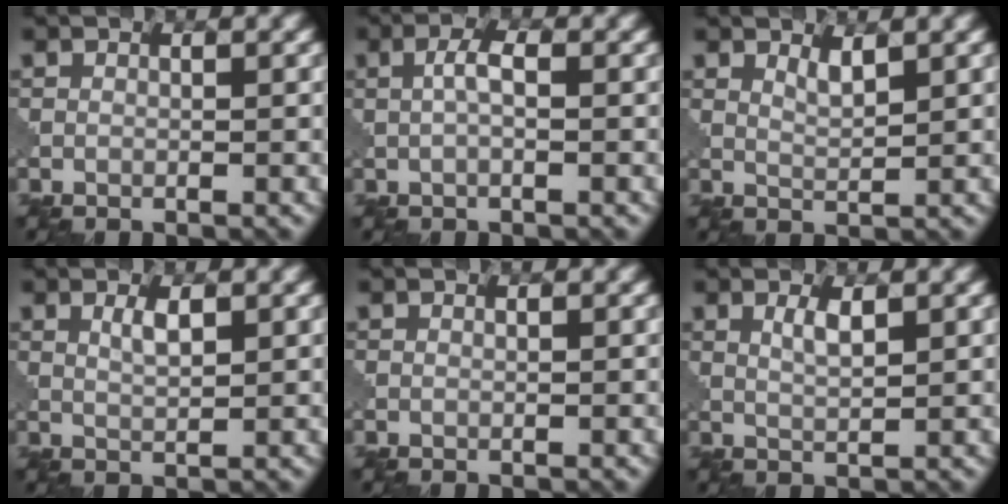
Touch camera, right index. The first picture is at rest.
{"total": 1.9, "force": [0.1, 0.5, 1.9], "torque": [-0.039, 0.007, 0.000]}
{"total": 1.5, "force": [1.1, 0.3, 1.0], "torque": [-0.021, -0.001, 0.019]}
{"total": 1.7, "force": [0.8, 0.4, 1.5], "torque": [-0.031, -0.001, 0.015]}
{"total": 0.0}
{"total": 1.7, "force": [0.9, 0.3, 1.4], "torque": [-0.032, 0.000, 0.015]}